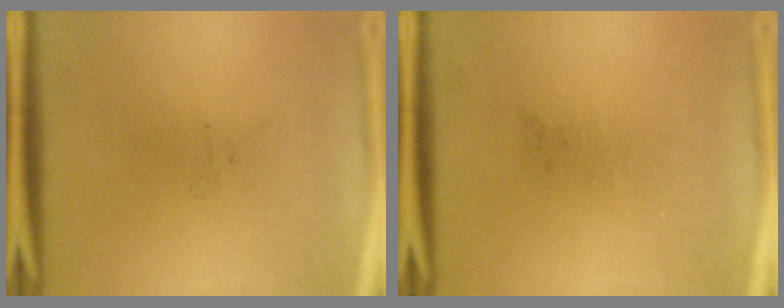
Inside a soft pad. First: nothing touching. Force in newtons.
{"total": 0.0}